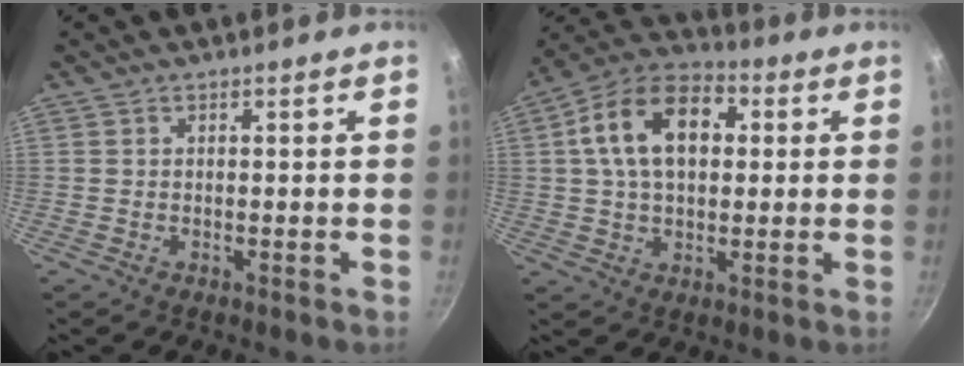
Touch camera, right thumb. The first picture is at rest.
{"total": 15.9, "force": [3.3, 10.2, 11.7], "torque": [-0.173, 0.024, 0.037]}